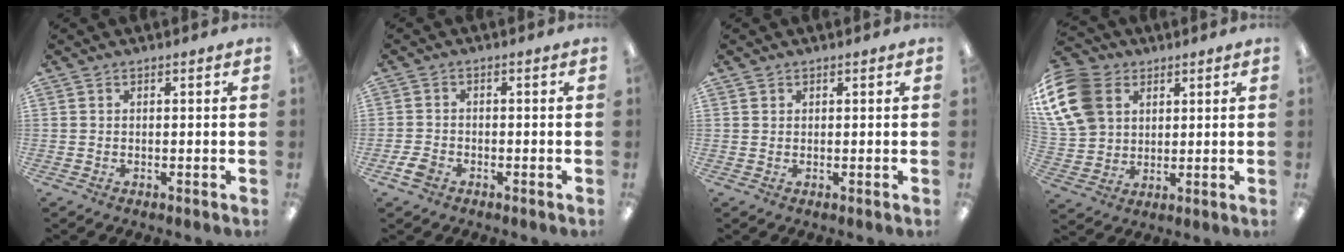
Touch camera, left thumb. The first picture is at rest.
{"total": 3.3, "force": [-1.9, 2.2, 1.6], "torque": [-0.038, 0.003, -0.037]}
{"total": 1.0, "force": [0.7, 0.8, 0.0], "torque": [-0.001, 0.002, 0.014]}
{"total": 15.5, "force": [6.1, 11.8, 8.1], "torque": [-0.189, -0.007, 0.118]}